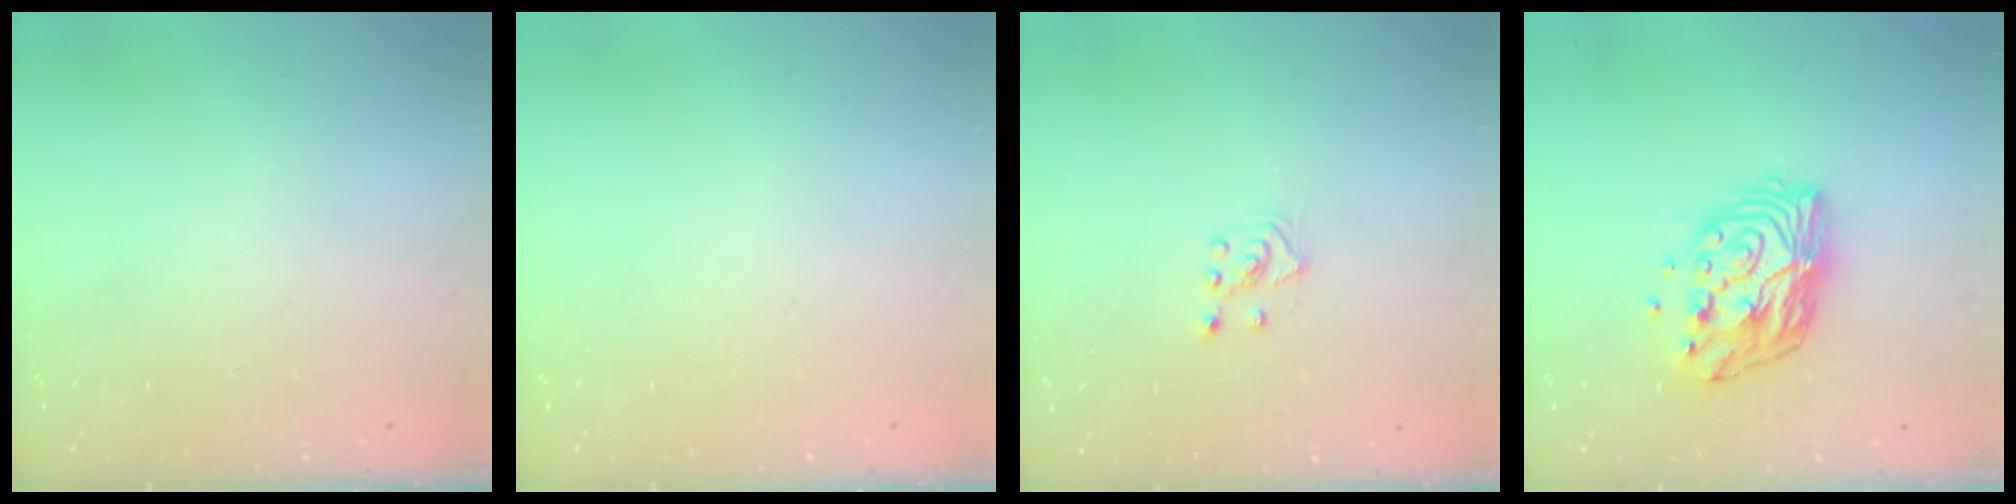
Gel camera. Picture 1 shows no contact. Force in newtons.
{"total": 0.0}
{"total": 3.0, "press": 2.9, "slide": 0.7}
{"total": 11.7, "press": 11.7, "slide": 0.8}